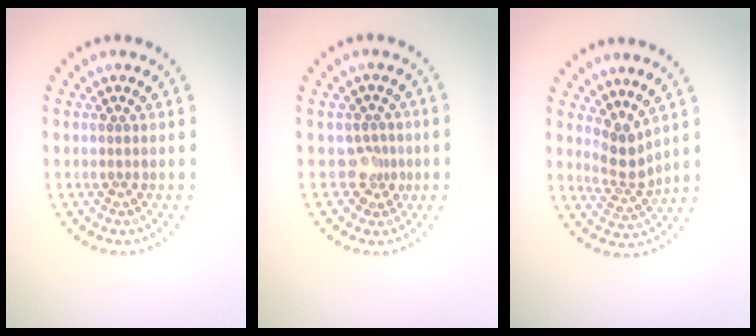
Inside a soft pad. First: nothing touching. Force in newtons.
{"total": 2.0, "press": 1.4, "slide": 1.4}
{"total": 2.4, "press": 1.7, "slide": 1.7}